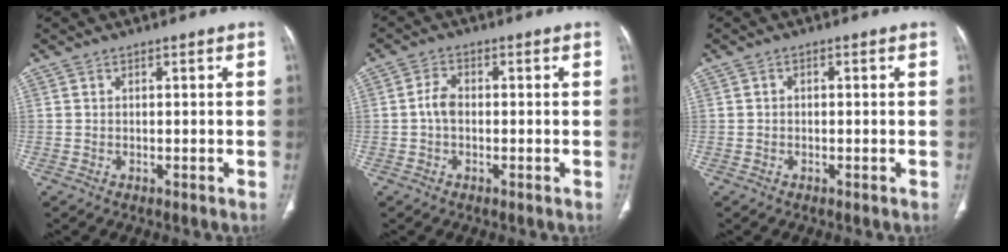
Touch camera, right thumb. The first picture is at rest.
{"total": 3.0, "force": [-0.4, 2.0, 2.2], "torque": [-0.040, 0.007, -0.015]}
{"total": 0.6, "force": [-0.1, 0.5, 0.3], "torque": [-0.002, 0.002, -0.007]}